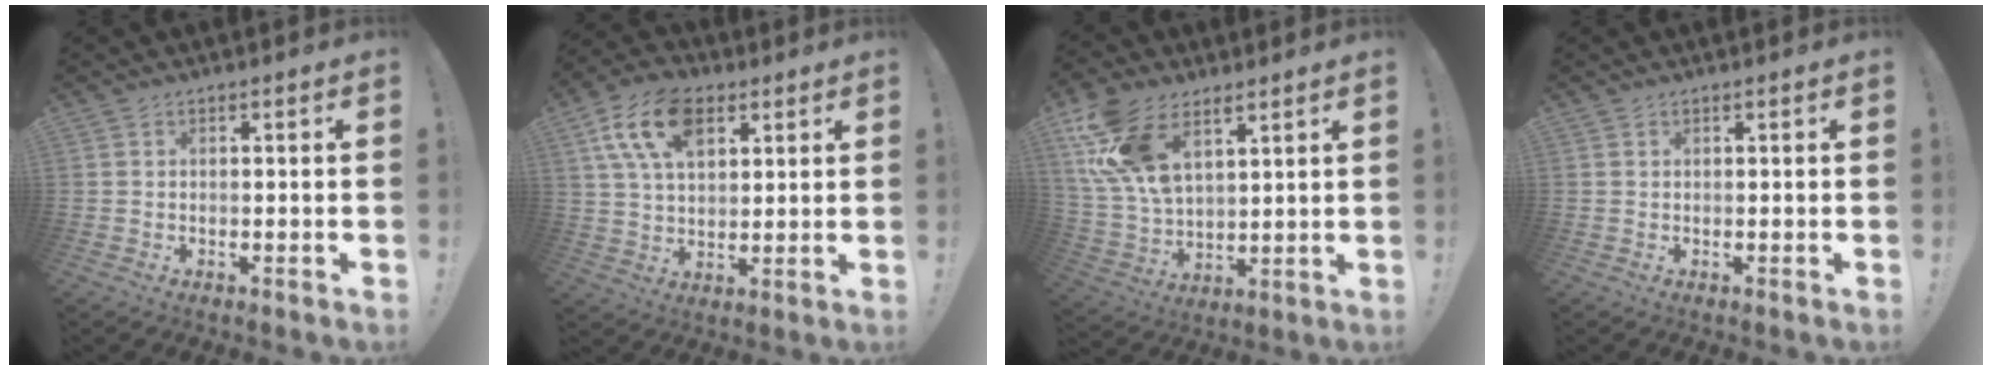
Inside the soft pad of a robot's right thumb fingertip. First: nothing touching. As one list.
[{"total": 15.8, "force": [7.0, 9.6, 10.4], "torque": [-0.182, -0.014, 0.132]}, {"total": 16.5, "force": [9.2, 9.2, 10.2], "torque": [-0.224, -0.041, 0.176]}, {"total": 0.0}]